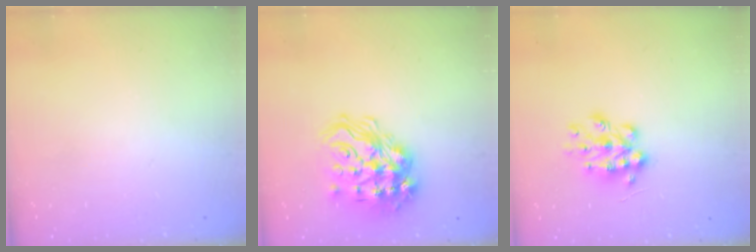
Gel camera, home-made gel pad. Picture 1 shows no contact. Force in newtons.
{"total": 21.5, "press": 21.4, "slide": 1.7}
{"total": 11.2, "press": 11.2, "slide": 0.5}